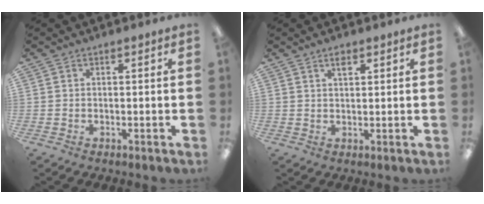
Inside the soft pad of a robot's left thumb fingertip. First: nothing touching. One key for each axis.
{"total": 2.3, "fx": 1.6, "fy": 0.8, "fz": 1.4, "tx": -0.024, "ty": -0.001, "tz": 0.026}